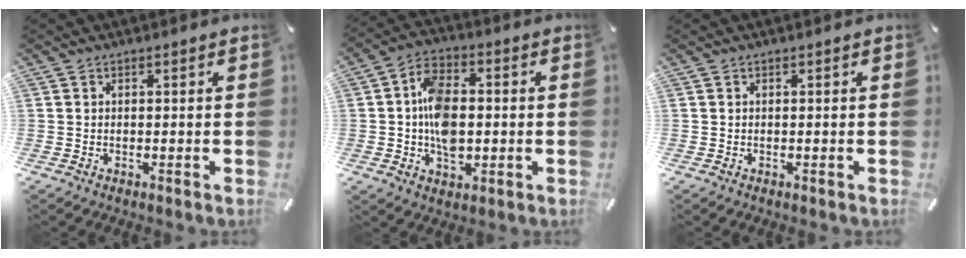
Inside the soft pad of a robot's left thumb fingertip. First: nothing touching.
{"total": 10.6, "force": [-0.9, 7.2, 7.8], "torque": [-0.146, 0.010, -0.016]}
{"total": 0.0}